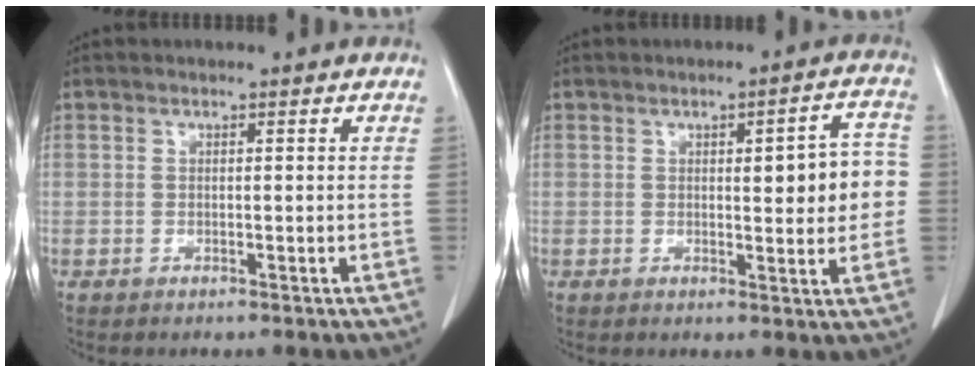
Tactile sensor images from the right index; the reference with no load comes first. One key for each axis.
{"total": 7.6, "fx": 0.4, "fy": 2.1, "fz": 7.3, "tx": -0.087, "ty": 0.015, "tz": 0.005}